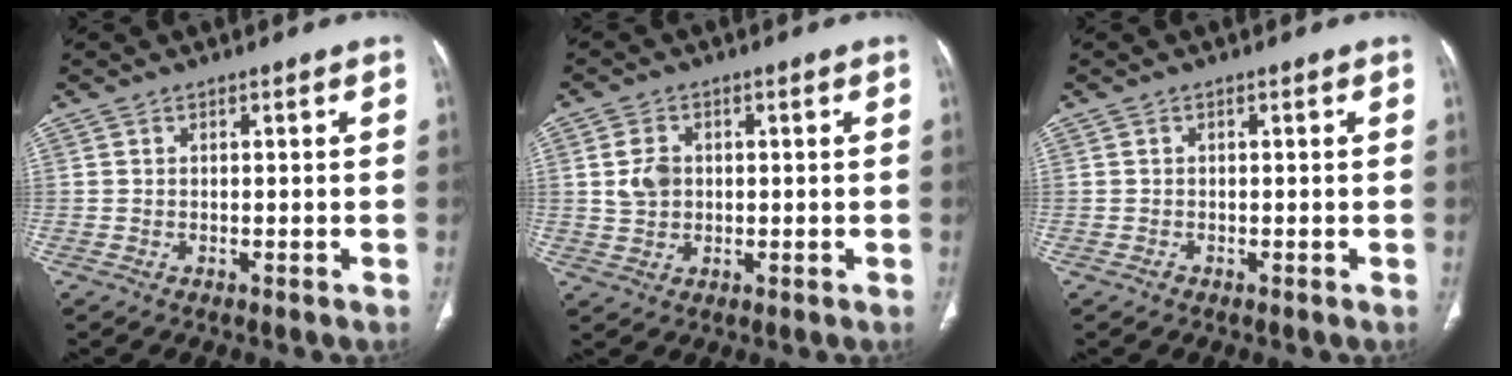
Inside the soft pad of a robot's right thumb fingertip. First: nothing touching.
{"total": 4.5, "force": [0.5, 3.5, 2.8], "torque": [-0.044, 0.001, 0.012]}
{"total": 0.5, "force": [-0.3, 0.4, 0.1], "torque": [0.000, 0.001, -0.007]}